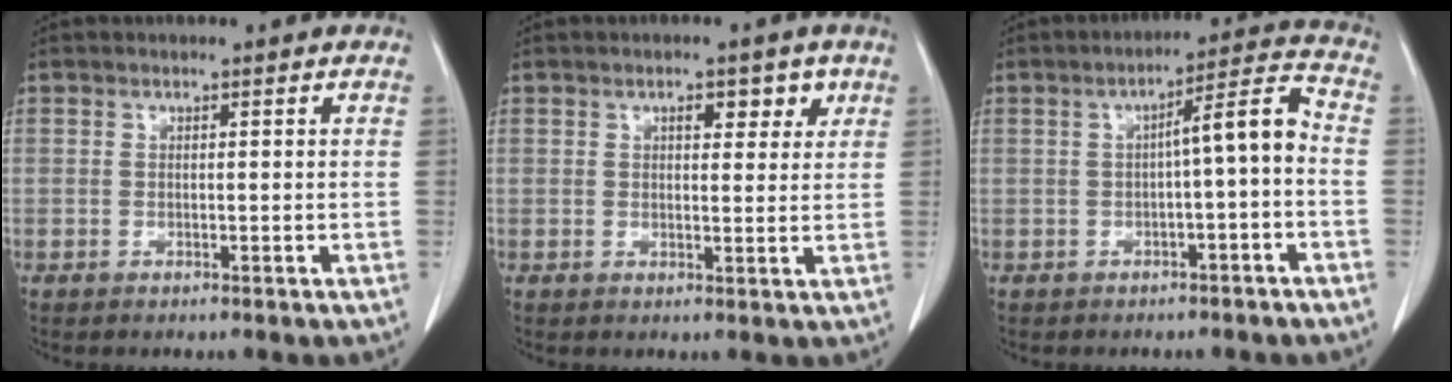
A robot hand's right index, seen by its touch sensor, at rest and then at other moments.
{"total": 3.6, "force": [1.8, 1.7, 2.6], "torque": [-0.030, 0.004, 0.023]}
{"total": 6.7, "force": [-1.1, 0.6, 6.6], "torque": [-0.093, 0.026, -0.017]}